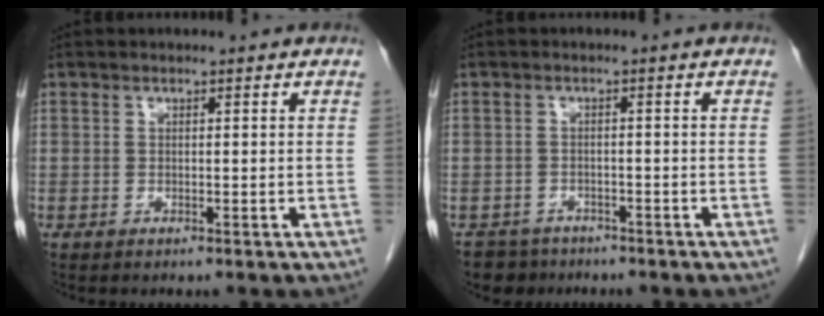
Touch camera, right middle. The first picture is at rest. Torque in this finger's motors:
{"motor_torque": [-0.01, 0.01, -0.02, 0.02]}